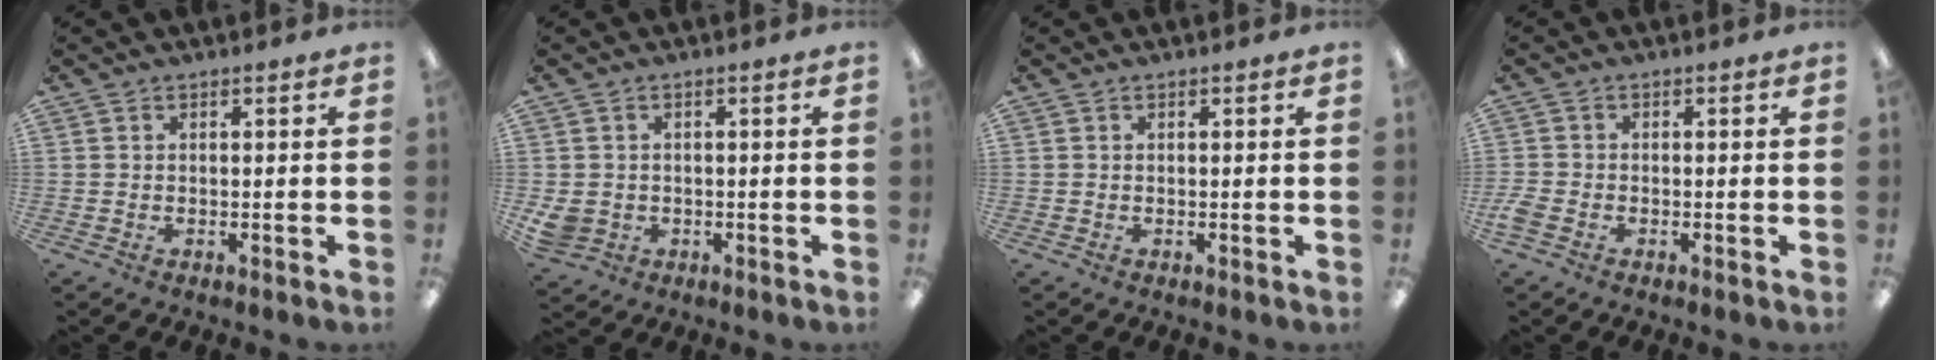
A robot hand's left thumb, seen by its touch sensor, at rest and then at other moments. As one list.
[{"total": 3.6, "force": [-0.4, 3.3, 1.4], "torque": [-0.041, 0.002, -0.008]}, {"total": 0.0}, {"total": 2.3, "force": [-1.3, 1.4, 1.3], "torque": [-0.034, 0.000, -0.026]}]